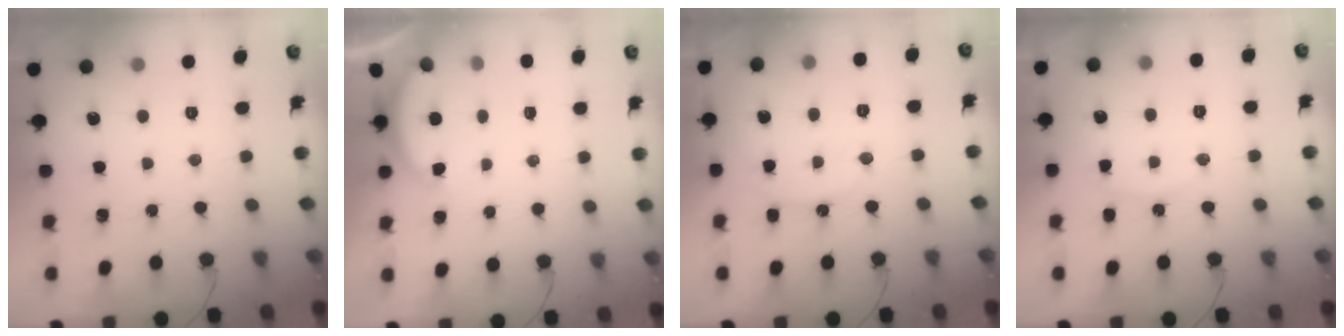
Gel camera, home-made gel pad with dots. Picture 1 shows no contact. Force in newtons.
{"total": 1.9, "press": 1.8, "slide": 0.5}
{"total": 8.9, "press": 8.8, "slide": 0.9}
{"total": 8.9, "press": 8.9, "slide": 0.7}